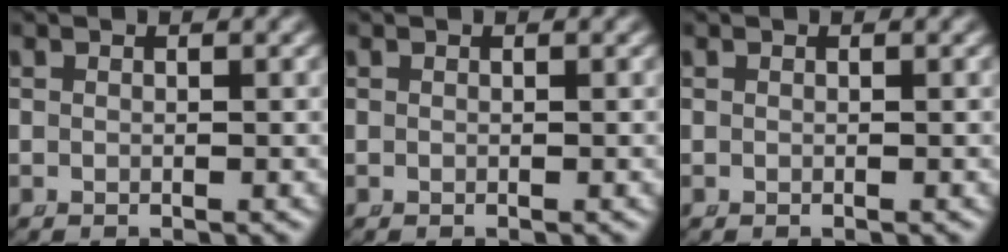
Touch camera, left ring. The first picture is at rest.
{"total": 0.0}
{"total": 0.0}